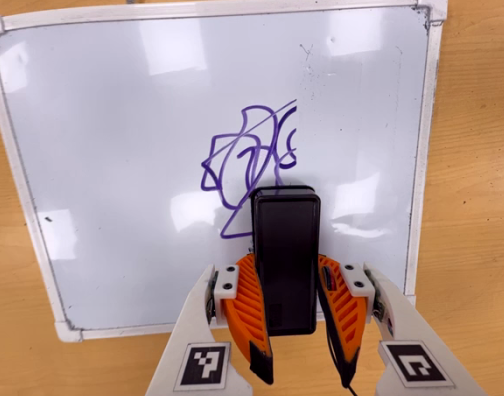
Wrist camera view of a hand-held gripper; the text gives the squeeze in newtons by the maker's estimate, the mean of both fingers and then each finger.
{"total": 9.4, "left": 8.1, "right": 10.7}